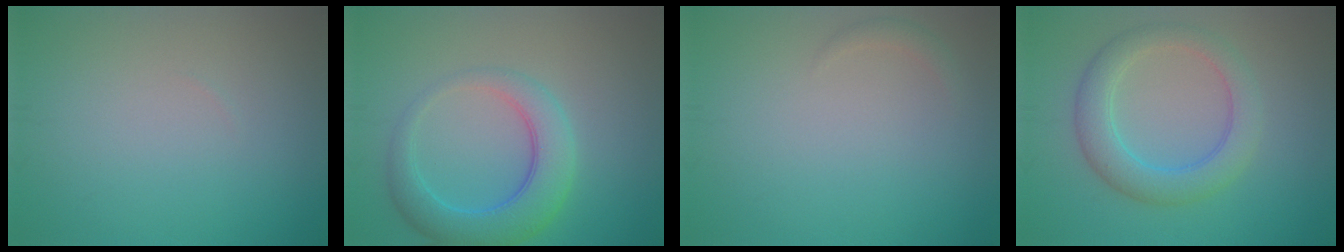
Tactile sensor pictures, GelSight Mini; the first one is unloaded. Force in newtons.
{"total": 5.4, "press": 5.4, "slide": 0.2}
{"total": 0.9, "press": 0.9, "slide": 0.1}
{"total": 4.6, "press": 4.6, "slide": 0.1}